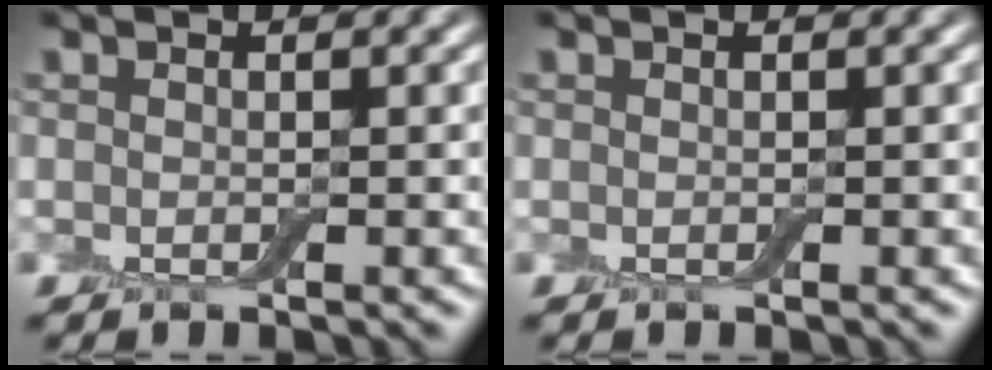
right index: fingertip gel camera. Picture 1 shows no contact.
{"total": 0.0}